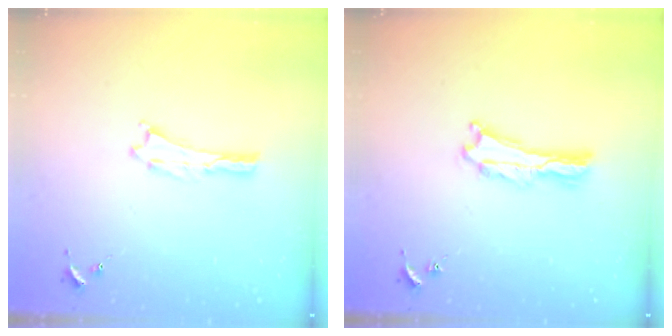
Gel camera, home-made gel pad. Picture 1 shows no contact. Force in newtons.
{"total": 1.2, "press": 1.1, "slide": 0.3}